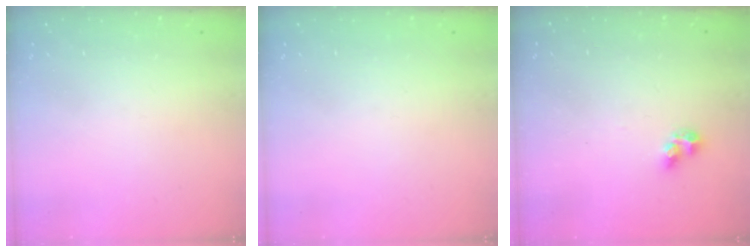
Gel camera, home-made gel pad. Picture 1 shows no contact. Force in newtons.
{"total": 0.0}
{"total": 5.0, "press": 5.0, "slide": 0.1}